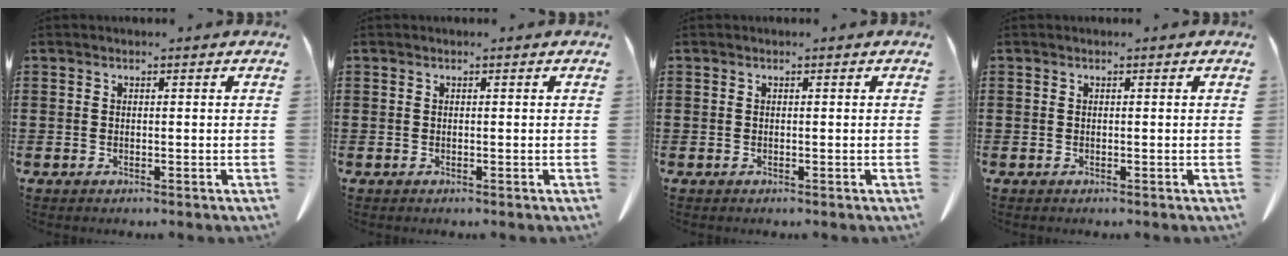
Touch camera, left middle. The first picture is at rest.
{"total": 0.0}
{"total": 0.0}
{"total": 0.0}